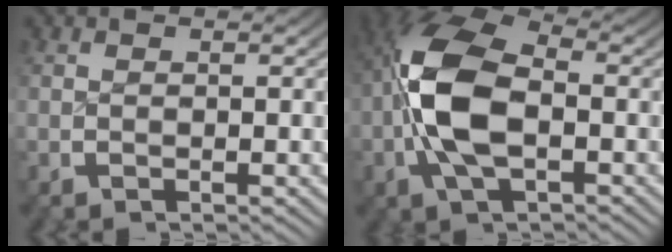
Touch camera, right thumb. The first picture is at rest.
{"total": 9.7, "force": [0.3, 6.0, 7.6], "torque": [-0.181, -0.022, 0.014]}